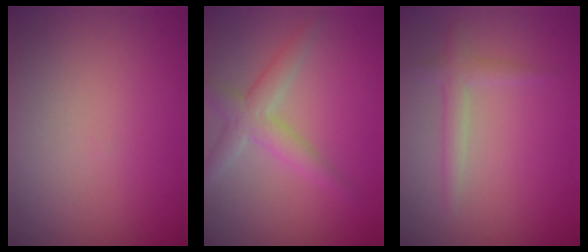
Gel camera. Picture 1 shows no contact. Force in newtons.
{"total": 3.0, "press": 3.0, "slide": 0.3}
{"total": 1.7, "press": 1.7, "slide": 0.1}